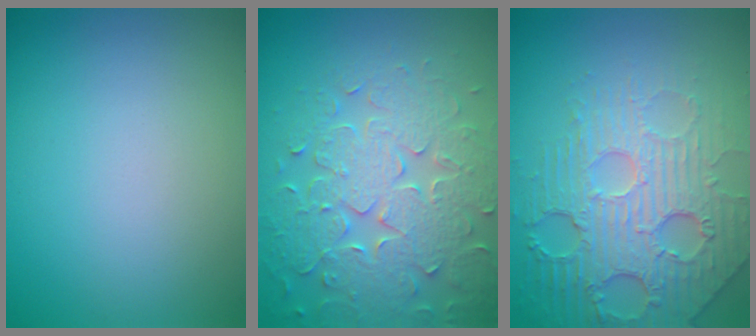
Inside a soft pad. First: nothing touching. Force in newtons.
{"total": 7.1, "press": 5.8, "slide": 4.2}
{"total": 6.8, "press": 5.2, "slide": 4.3}